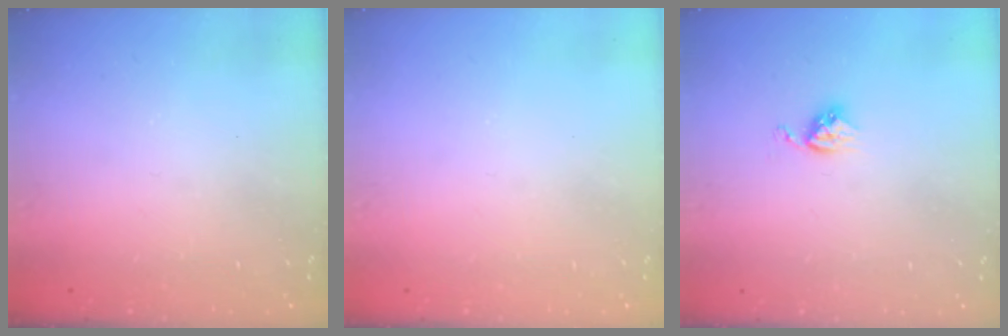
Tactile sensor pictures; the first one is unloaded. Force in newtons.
{"total": 0.0}
{"total": 3.9, "press": 3.9, "slide": 0.4}